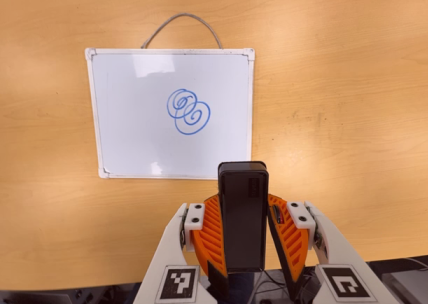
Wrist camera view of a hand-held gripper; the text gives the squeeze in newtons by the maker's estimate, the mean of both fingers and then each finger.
{"total": 6.8, "left": 6.0, "right": 7.6}